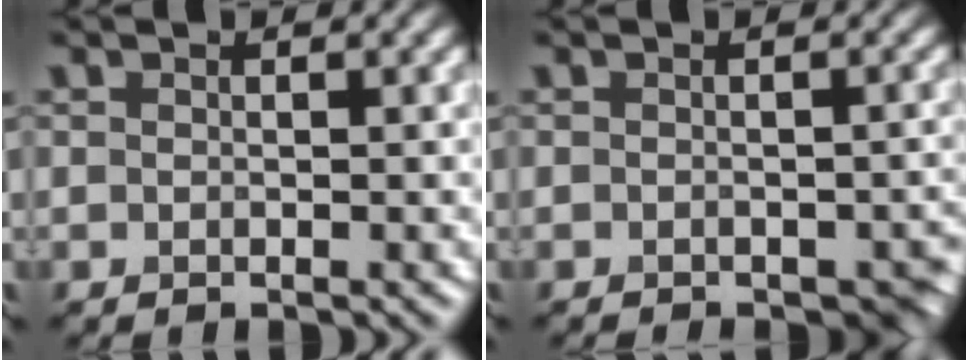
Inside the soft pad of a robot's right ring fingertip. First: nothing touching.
{"total": 3.0, "force": [-2.0, 1.3, 1.7], "torque": [-0.016, -0.011, -0.016]}